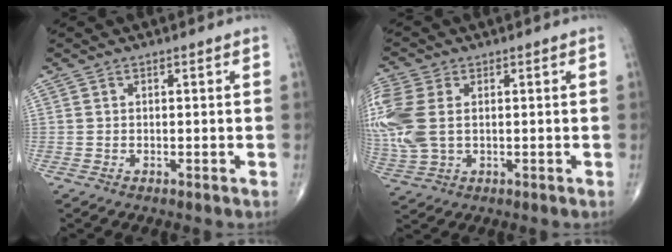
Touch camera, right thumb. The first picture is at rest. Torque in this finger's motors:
{"motor_torque": [0.23, 0.27, 0.83, 0.42, 0.11]}